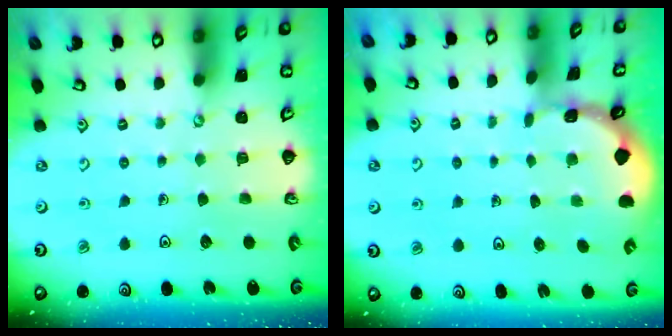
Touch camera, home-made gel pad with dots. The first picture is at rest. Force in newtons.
{"total": 0.8, "press": 0.8, "slide": 0.1}